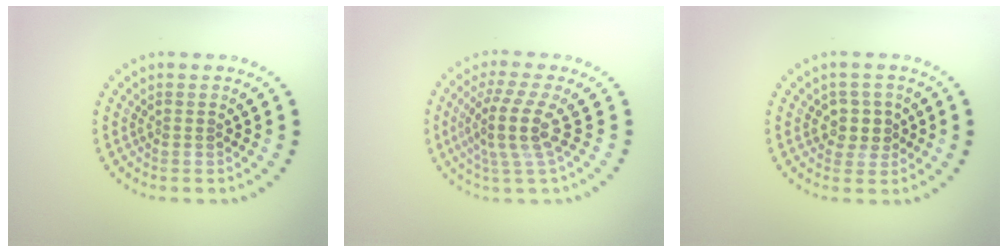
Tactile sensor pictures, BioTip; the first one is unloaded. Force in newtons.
{"total": 3.8, "press": 2.8, "slide": 2.7}
{"total": 2.6, "press": 2.3, "slide": 1.2}